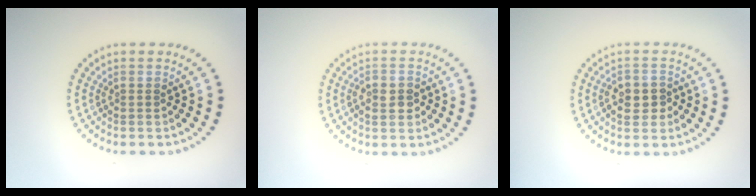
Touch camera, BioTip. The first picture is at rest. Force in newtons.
{"total": 2.3, "press": 2.2, "slide": 0.6}
{"total": 2.8, "press": 2.8, "slide": 0.6}